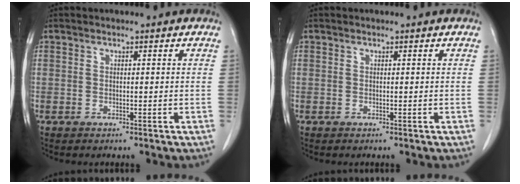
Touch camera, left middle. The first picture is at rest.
{"total": 0.0}